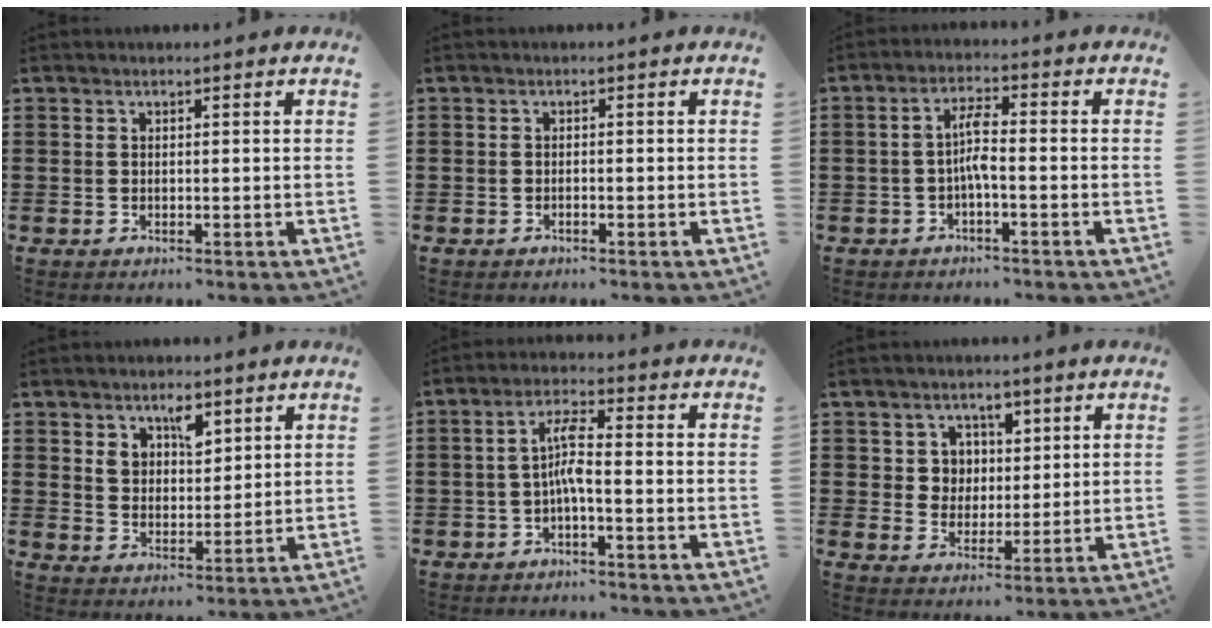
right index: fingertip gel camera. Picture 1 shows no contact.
{"total": 0.5, "force": [-0.5, 0.2, 0.1], "torque": [-0.006, -0.003, -0.008]}
{"total": 4.0, "force": [-1.1, 0.7, 3.8], "torque": [-0.079, 0.004, -0.025]}
{"total": 4.6, "force": [2.9, 2.7, 2.4], "torque": [-0.041, 0.004, 0.049]}
{"total": 5.0, "force": [-1.4, 0.9, 4.7], "torque": [-0.102, 0.005, -0.033]}
{"total": 4.6, "force": [1.8, 4.1, 0.7], "torque": [-0.037, 0.017, 0.032]}